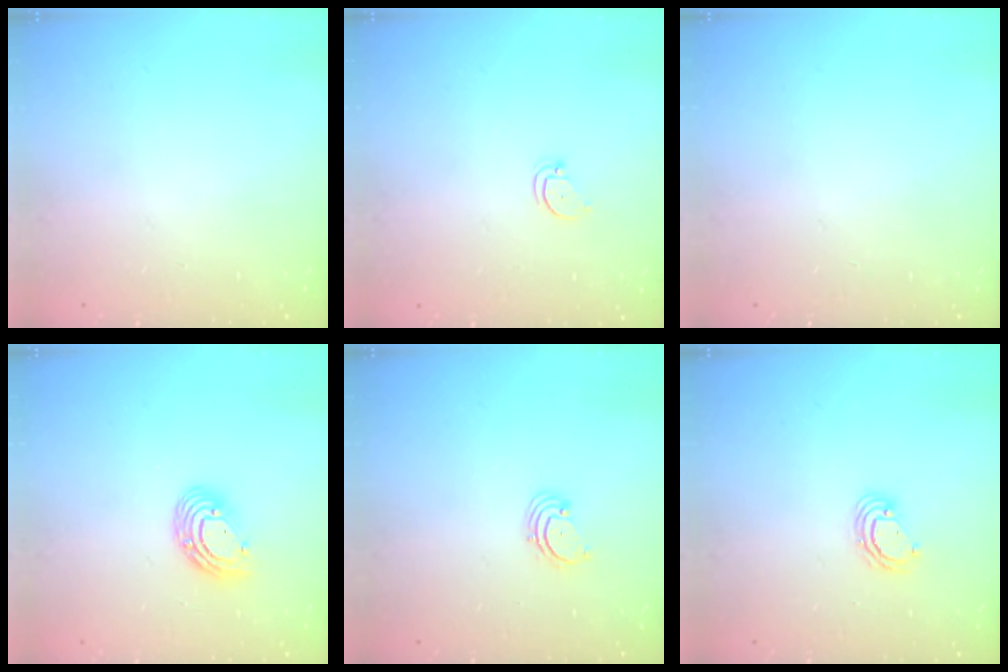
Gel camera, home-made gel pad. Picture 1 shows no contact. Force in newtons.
{"total": 2.3, "press": 2.3, "slide": 0.2}
{"total": 0.0}
{"total": 9.5, "press": 9.4, "slide": 1.7}
{"total": 1.7, "press": 1.6, "slide": 0.2}
{"total": 4.5, "press": 4.5, "slide": 0.1}